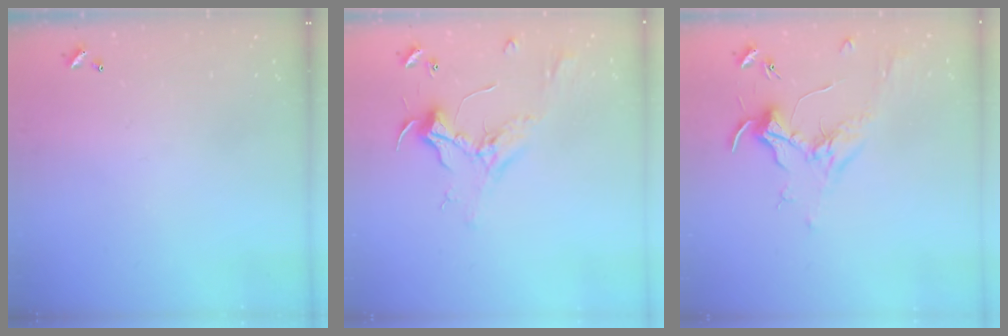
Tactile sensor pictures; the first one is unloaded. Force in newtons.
{"total": 2.3, "press": 2.1, "slide": 0.9}
{"total": 1.7, "press": 1.5, "slide": 0.9}